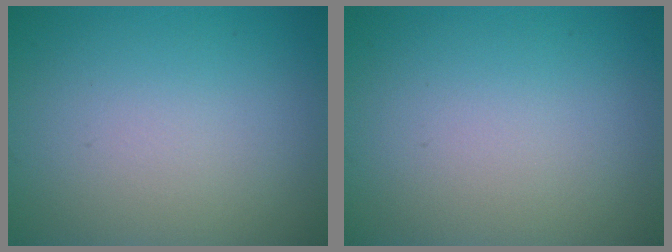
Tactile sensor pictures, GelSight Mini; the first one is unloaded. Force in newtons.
{"total": 0.0}